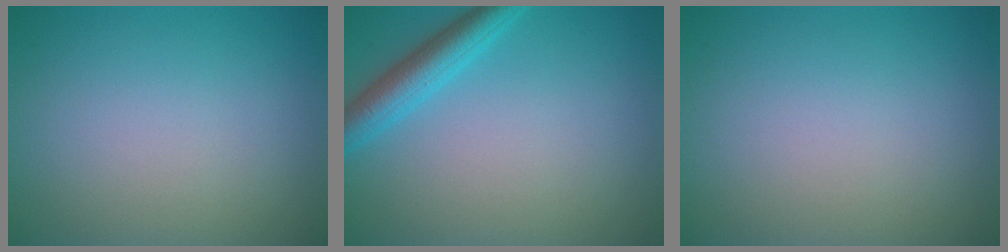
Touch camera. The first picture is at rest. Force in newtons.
{"total": 3.6, "press": 3.5, "slide": 0.2}
{"total": 0.0}